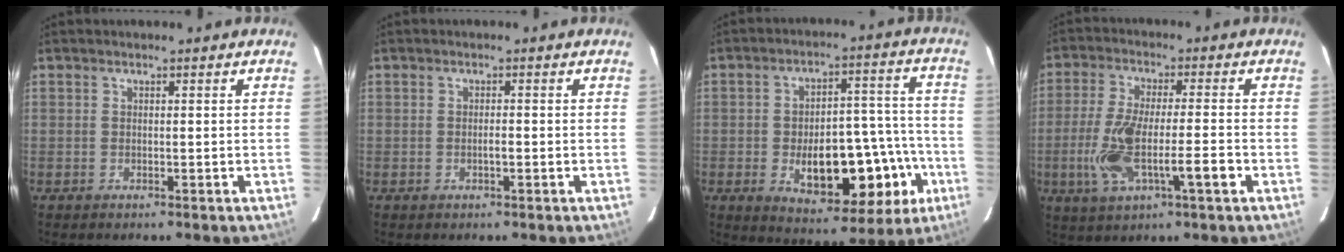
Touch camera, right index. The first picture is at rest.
{"total": 1.0, "force": [-0.3, 0.1, 0.9], "torque": [-0.017, 0.001, -0.006]}
{"total": 17.3, "force": [-5.2, 7.8, 14.5], "torque": [-0.189, 0.029, -0.058]}
{"total": 10.5, "force": [-3.1, 1.9, 9.8], "torque": [-0.195, 0.000, -0.053]}